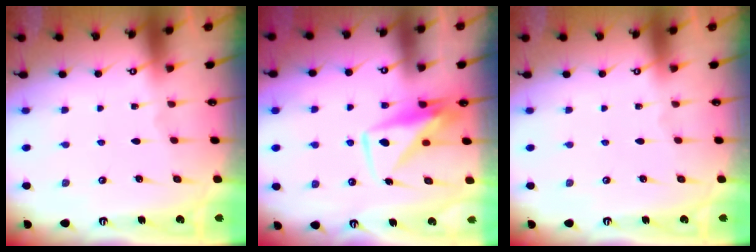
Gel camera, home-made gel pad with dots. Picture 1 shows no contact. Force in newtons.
{"total": 9.1, "press": 9.1, "slide": 0.8}
{"total": 0.0}